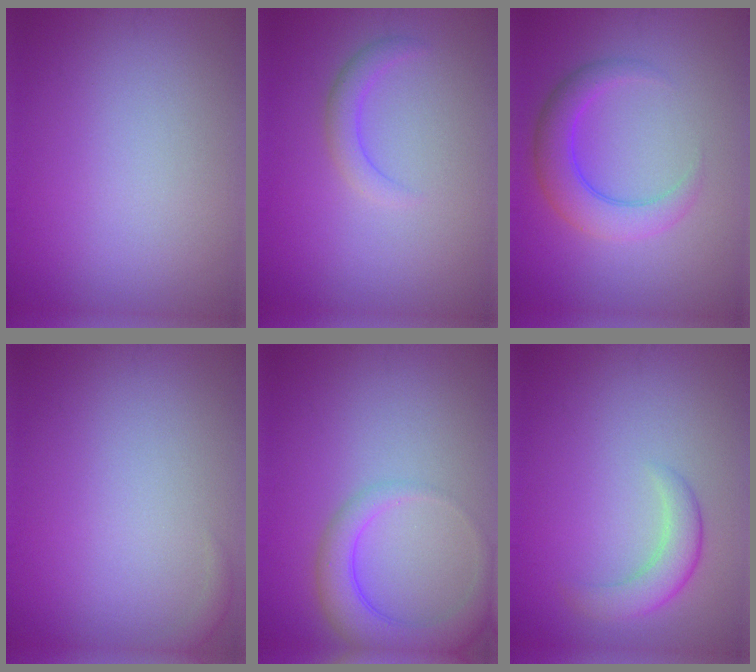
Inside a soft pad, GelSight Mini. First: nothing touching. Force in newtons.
{"total": 1.8, "press": 1.8, "slide": 0.2}
{"total": 4.2, "press": 4.1, "slide": 0.3}
{"total": 0.7, "press": 0.7, "slide": 0.1}
{"total": 4.3, "press": 4.3, "slide": 0.5}
{"total": 2.7, "press": 2.7, "slide": 0.2}